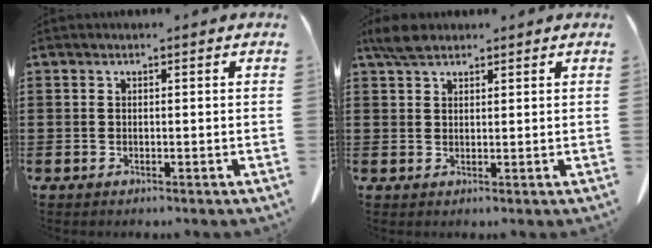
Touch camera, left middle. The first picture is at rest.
{"total": 3.4, "force": [2.6, 1.4, 1.7], "torque": [-0.041, 0.006, 0.050]}